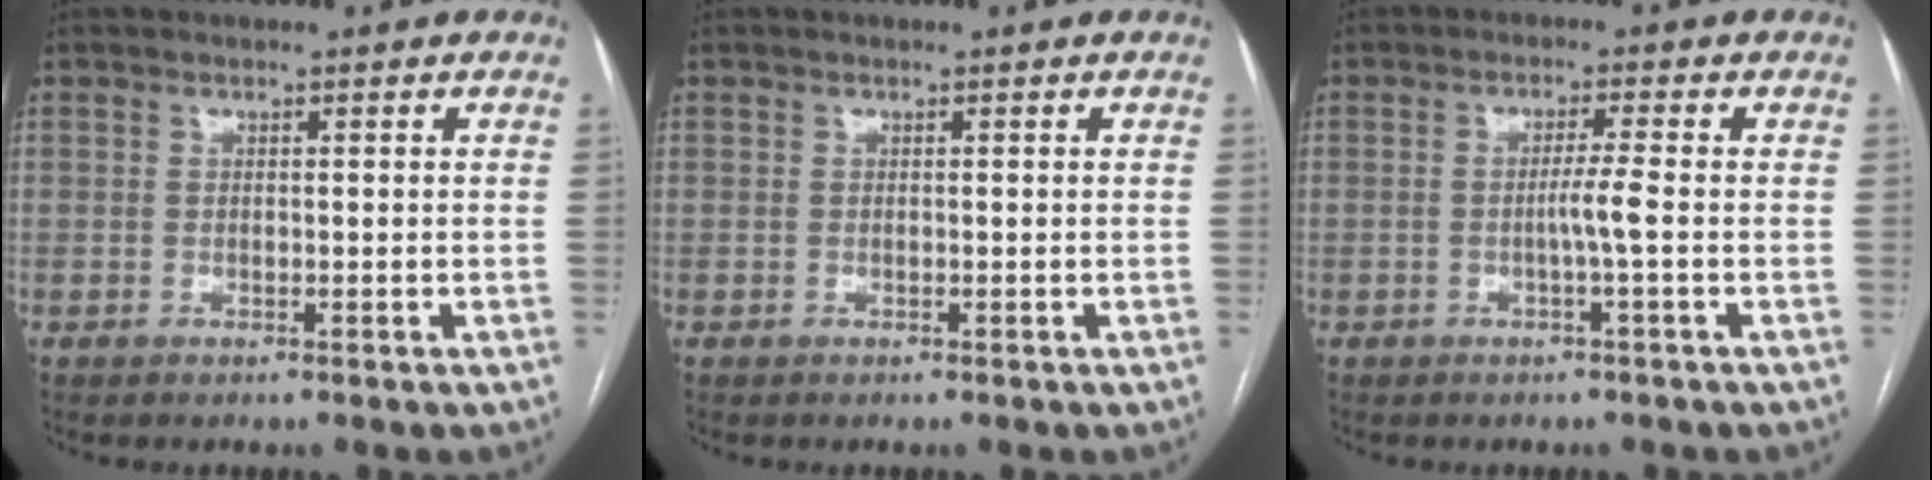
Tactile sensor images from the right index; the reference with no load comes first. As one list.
[{"total": 0.0}, {"total": 2.9, "force": [-0.7, -0.7, 2.8], "torque": [-0.046, -0.001, -0.013]}]